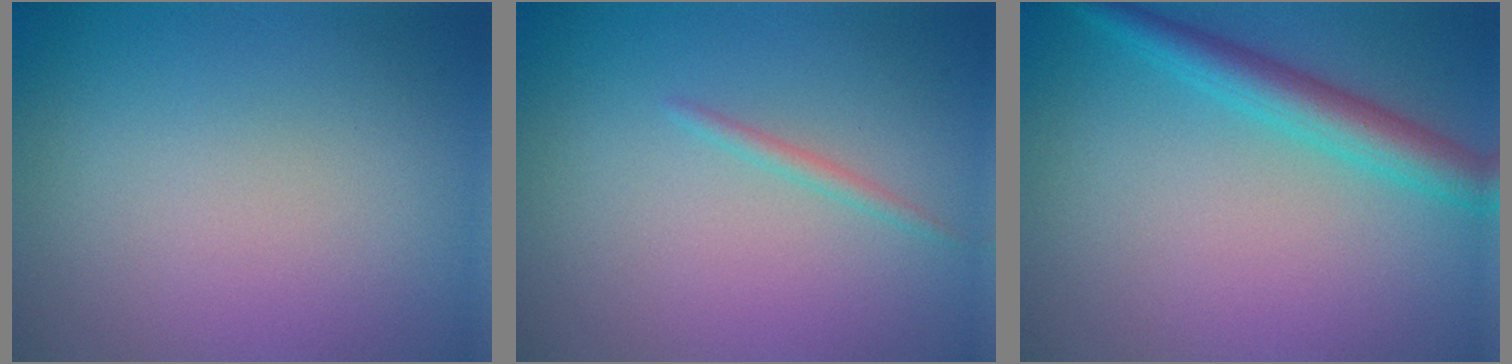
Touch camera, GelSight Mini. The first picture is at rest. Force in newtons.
{"total": 0.8, "press": 0.8, "slide": 0.1}
{"total": 3.9, "press": 3.9, "slide": 0.2}